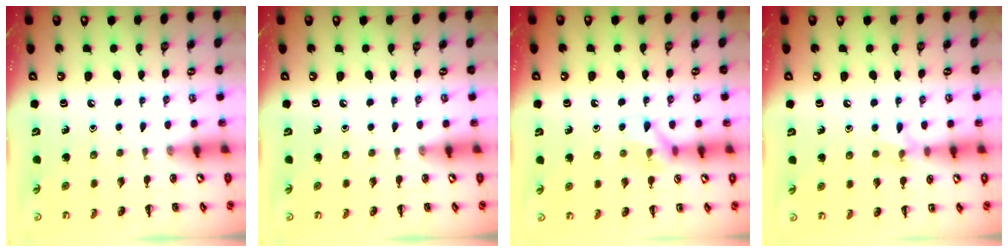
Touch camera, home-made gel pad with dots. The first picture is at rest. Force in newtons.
{"total": 0.0}
{"total": 7.2, "press": 7.2, "slide": 0.1}
{"total": 6.6, "press": 6.5, "slide": 1.5}